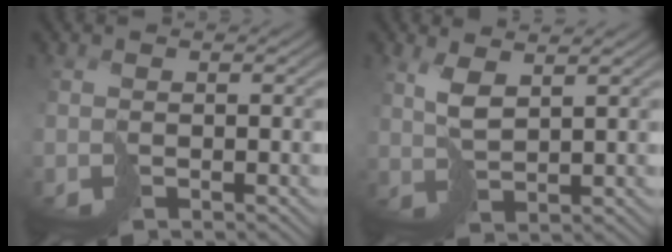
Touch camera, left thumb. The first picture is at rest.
{"total": 3.6, "force": [2.0, 1.1, 2.8], "torque": [-0.073, 0.000, 0.043]}